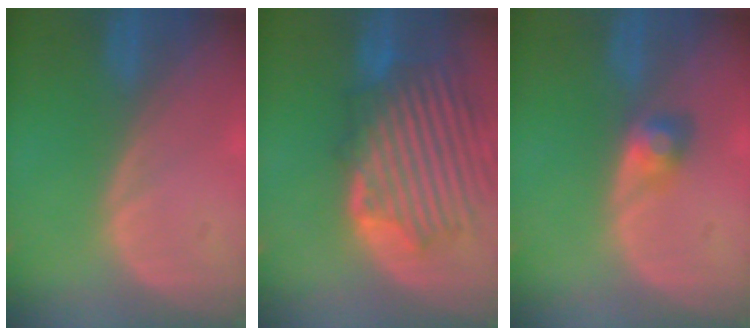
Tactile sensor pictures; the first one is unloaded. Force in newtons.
{"total": 12.0, "press": 11.3, "slide": 4.1}
{"total": 2.7, "press": 2.7, "slide": 0.3}